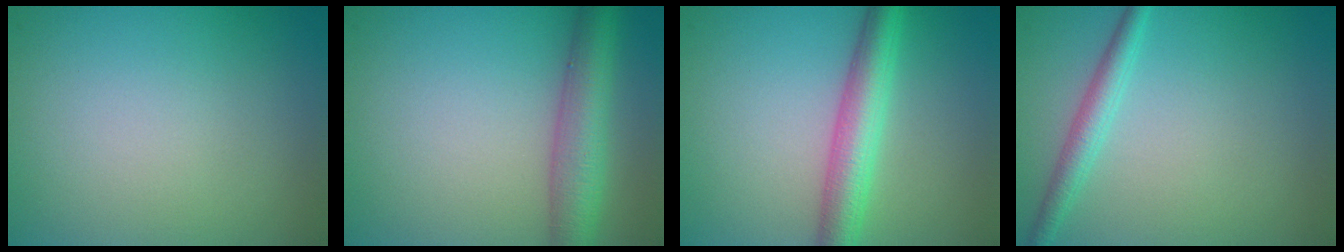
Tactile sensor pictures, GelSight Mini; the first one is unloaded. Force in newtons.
{"total": 4.8, "press": 4.8, "slide": 0.2}
{"total": 4.5, "press": 4.5, "slide": 0.1}
{"total": 2.1, "press": 2.1, "slide": 0.1}